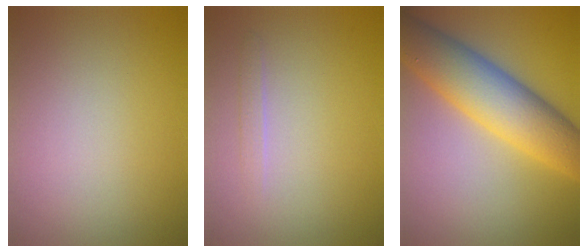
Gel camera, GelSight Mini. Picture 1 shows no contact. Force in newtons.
{"total": 0.9, "press": 0.8, "slide": 0.1}
{"total": 8.5, "press": 8.5, "slide": 0.1}